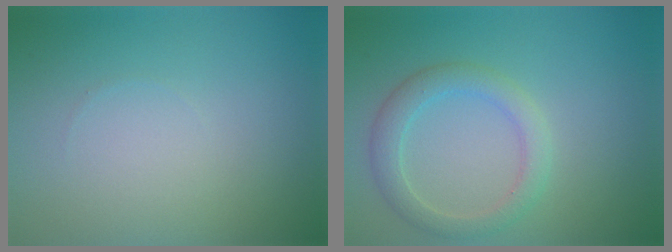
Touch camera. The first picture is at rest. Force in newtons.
{"total": 2.9, "press": 2.9, "slide": 0.2}